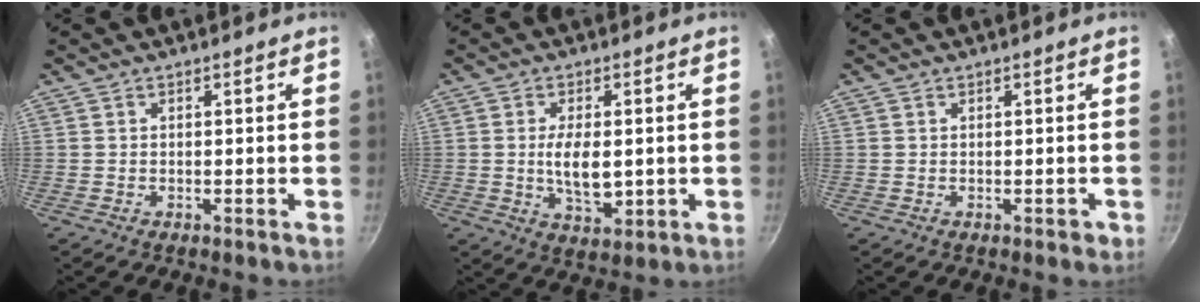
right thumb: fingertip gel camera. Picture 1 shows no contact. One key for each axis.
{"total": 7.7, "fx": 0.0, "fy": 4.0, "fz": 6.6, "tx": -0.110, "ty": -0.006, "tz": 0.007}
{"total": 1.2, "fx": -0.1, "fy": 0.9, "fz": 0.7, "tx": -0.002, "ty": 0.002, "tz": -0.001}